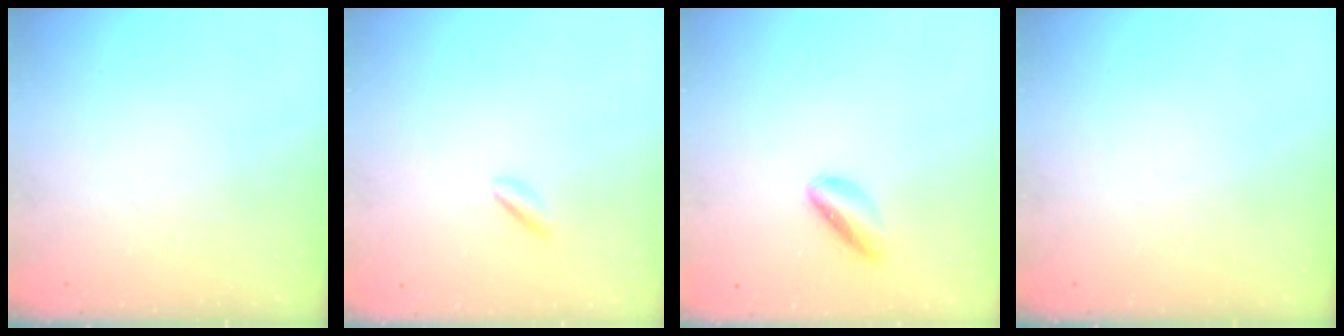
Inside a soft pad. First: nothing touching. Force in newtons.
{"total": 0.9, "press": 0.7, "slide": 0.6}
{"total": 4.3, "press": 4.2, "slide": 0.8}
{"total": 0.0}